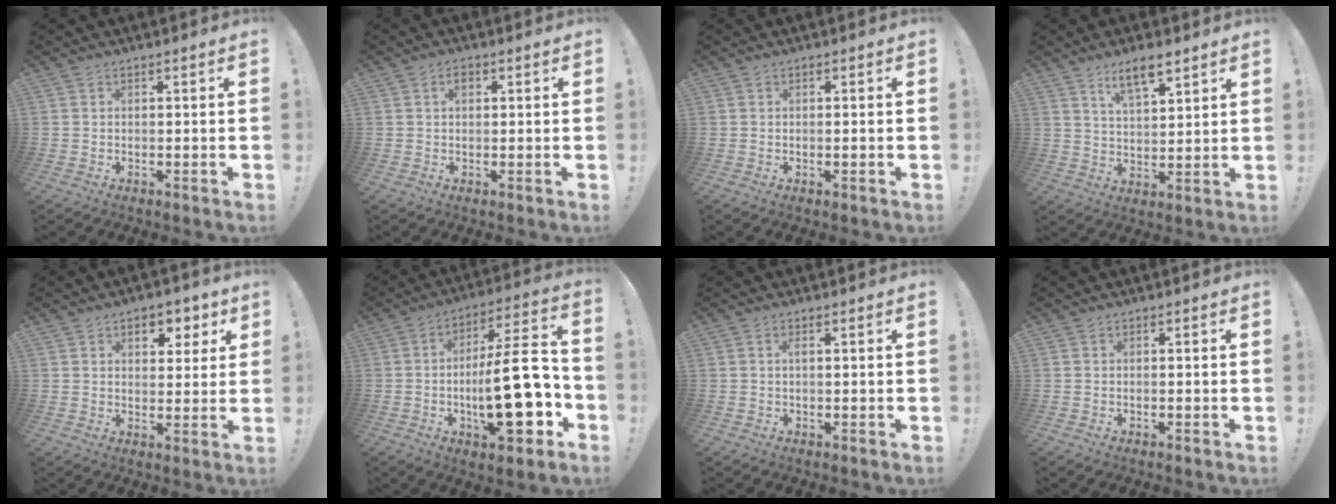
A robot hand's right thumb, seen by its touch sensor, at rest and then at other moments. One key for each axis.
{"total": 2.2, "fx": 0.8, "fy": 1.4, "fz": 1.5, "tx": -0.021, "ty": 0.003, "tz": 0.010}
{"total": 0.6, "fx": -0.3, "fy": -0.2, "fz": 0.4, "tx": -0.009, "ty": 0.000, "tz": -0.006}
{"total": 8.5, "fx": 5.9, "fy": 2.9, "fz": 5.4, "tx": -0.083, "ty": -0.027, "tz": 0.103}
{"total": 6.9, "fx": 3.4, "fy": 4.8, "fz": 3.7, "tx": -0.039, "ty": -0.014, "tz": 0.057}
{"total": 23.1, "fx": -5.0, "fy": 7.3, "fz": 21.4, "tx": -0.339, "ty": 0.021, "tz": -0.081}
{"total": 1.0, "fx": 0.0, "fy": 0.1, "fz": 1.0, "tx": -0.027, "ty": 0.006, "tz": 0.000}
{"total": 0.0}